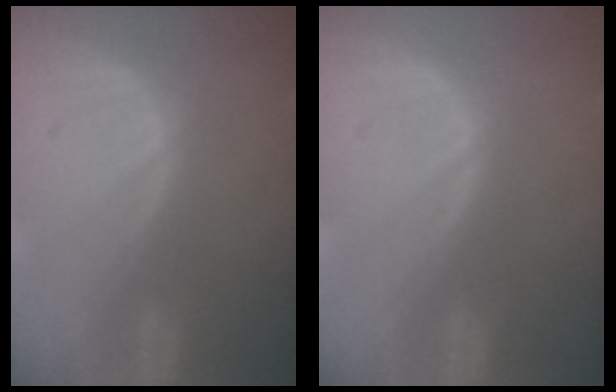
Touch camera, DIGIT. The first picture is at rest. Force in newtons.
{"total": 0.0}